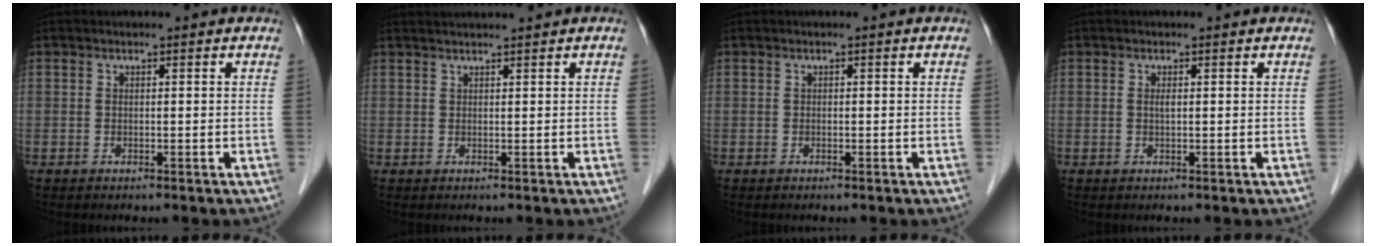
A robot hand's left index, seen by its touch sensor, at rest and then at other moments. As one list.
[{"total": 2.8, "force": [2.7, -0.4, 0.7], "torque": [-0.006, 0.026, 0.049]}, {"total": 0.0}, {"total": 0.7, "force": [0.2, 0.1, 0.7], "torque": [-0.020, -0.001, 0.002]}]